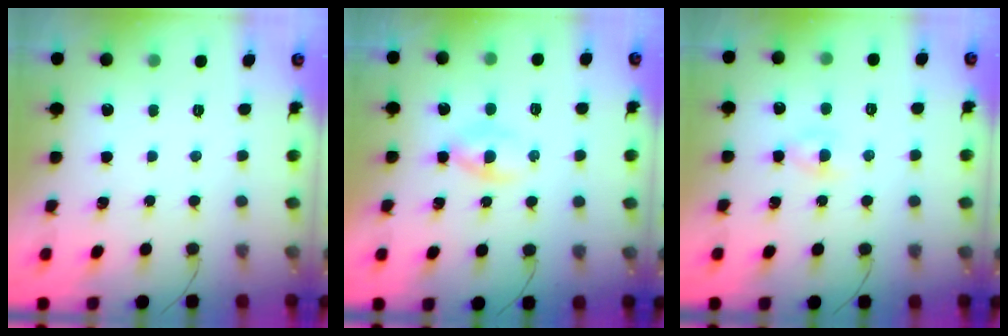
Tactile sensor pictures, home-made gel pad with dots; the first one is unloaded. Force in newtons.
{"total": 2.1, "press": 1.7, "slide": 1.2}
{"total": 2.2, "press": 2.1, "slide": 0.9}